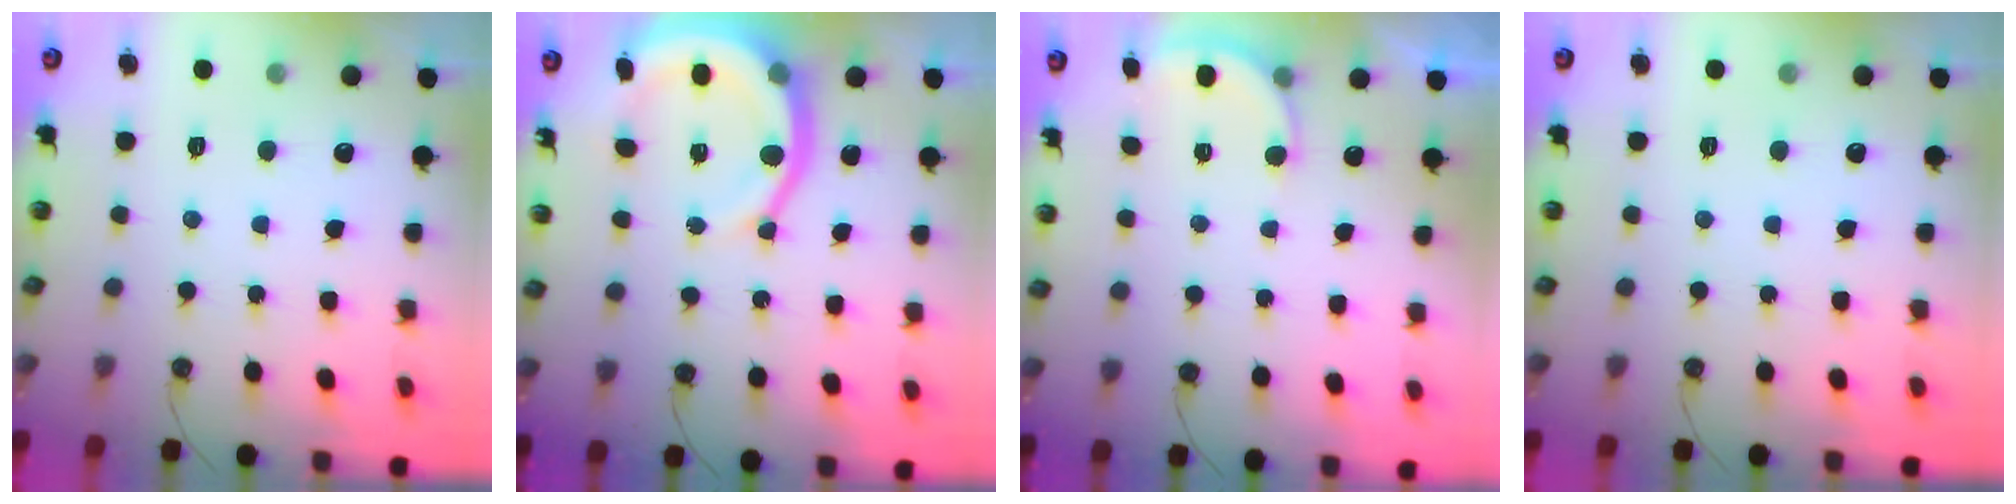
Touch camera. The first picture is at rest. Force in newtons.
{"total": 12.6, "press": 12.4, "slide": 2.2}
{"total": 3.0, "press": 2.9, "slide": 0.7}
{"total": 0.0}